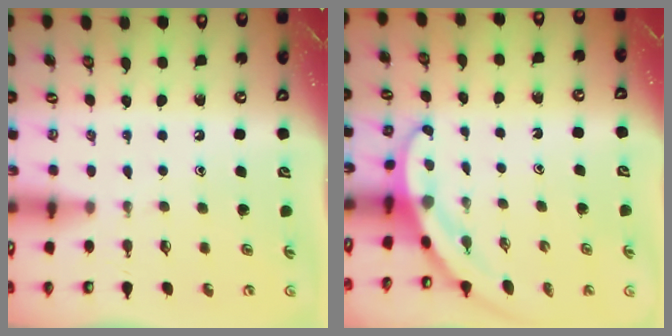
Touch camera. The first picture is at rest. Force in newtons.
{"total": 3.3, "press": 3.3, "slide": 0.2}